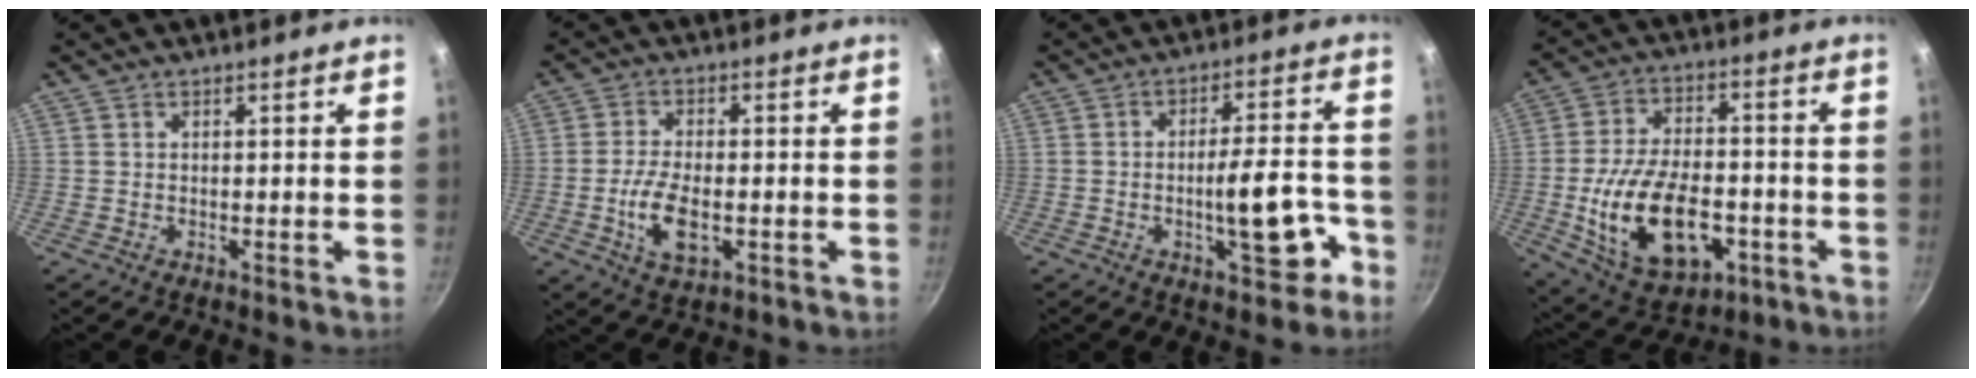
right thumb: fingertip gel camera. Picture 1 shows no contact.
{"total": 8.0, "force": [-2.0, 3.9, 6.7], "torque": [-0.132, 0.004, -0.036]}
{"total": 11.2, "force": [-4.5, 4.2, 9.3], "torque": [-0.102, 0.041, -0.058]}
{"total": 20.1, "force": [-5.3, 11.7, 15.4], "torque": [-0.263, 0.022, -0.075]}